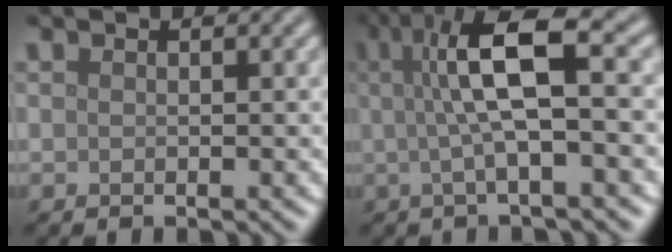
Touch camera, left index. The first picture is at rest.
{"total": 7.5, "force": [1.0, 1.7, 7.2], "torque": [-0.119, 0.020, 0.010]}